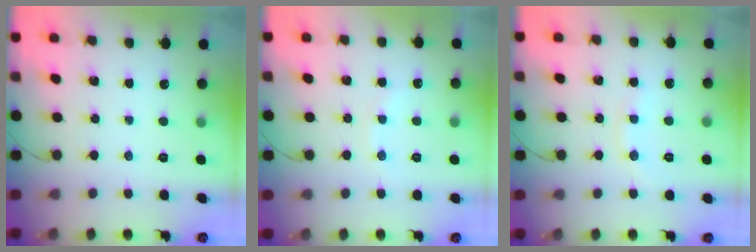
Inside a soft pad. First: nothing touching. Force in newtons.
{"total": 4.8, "press": 4.7, "slide": 1.1}
{"total": 5.2, "press": 5.2, "slide": 0.7}